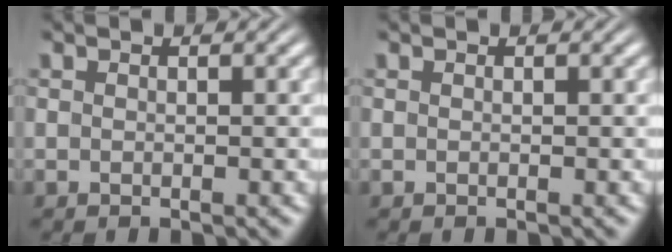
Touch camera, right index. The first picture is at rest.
{"total": 0.0}